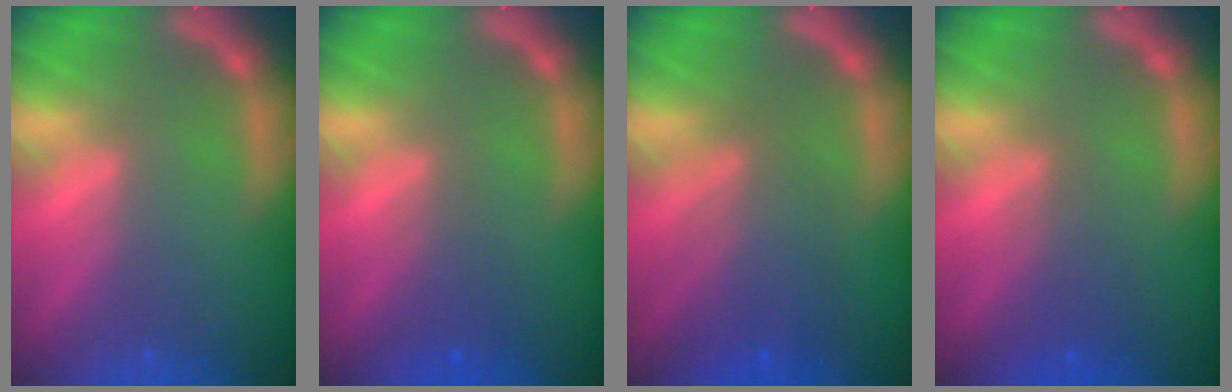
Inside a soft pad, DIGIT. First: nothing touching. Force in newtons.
{"total": 1.9}
{"total": 5.0}
{"total": 2.5}